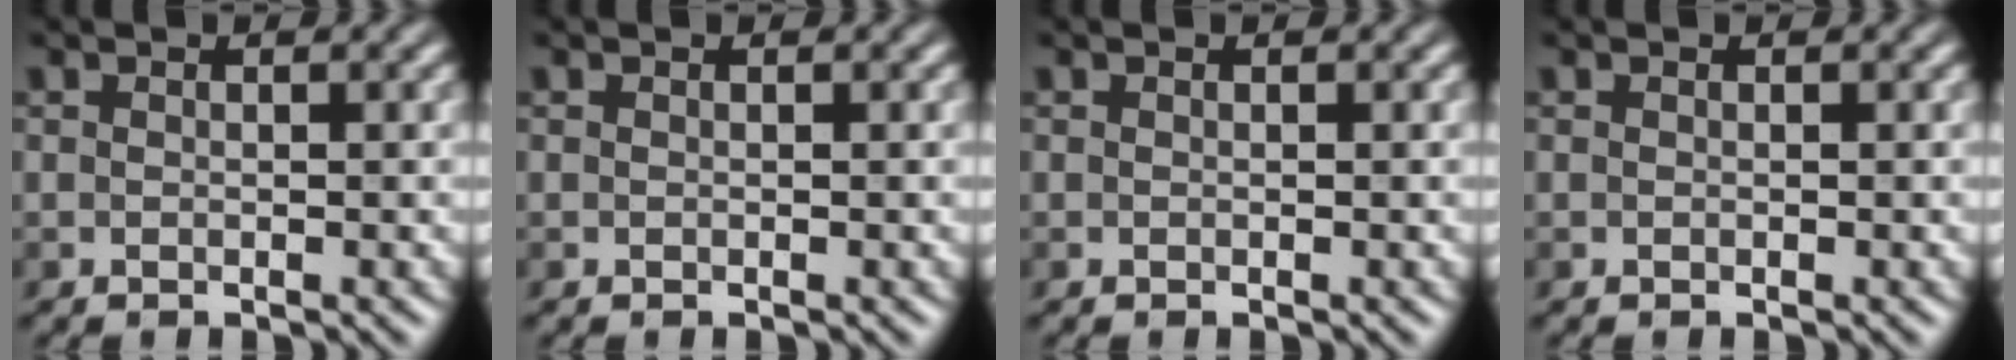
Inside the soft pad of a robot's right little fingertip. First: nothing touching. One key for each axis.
{"total": 0.0}
{"total": 0.0}
{"total": 0.0}